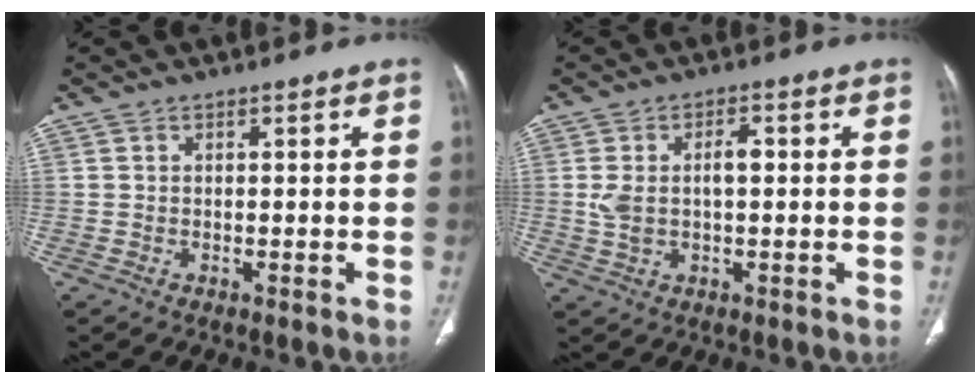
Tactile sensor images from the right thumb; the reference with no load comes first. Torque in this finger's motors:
{"motor_torque": [1.05, 1.05, 0.97, -0.22, 0.08]}